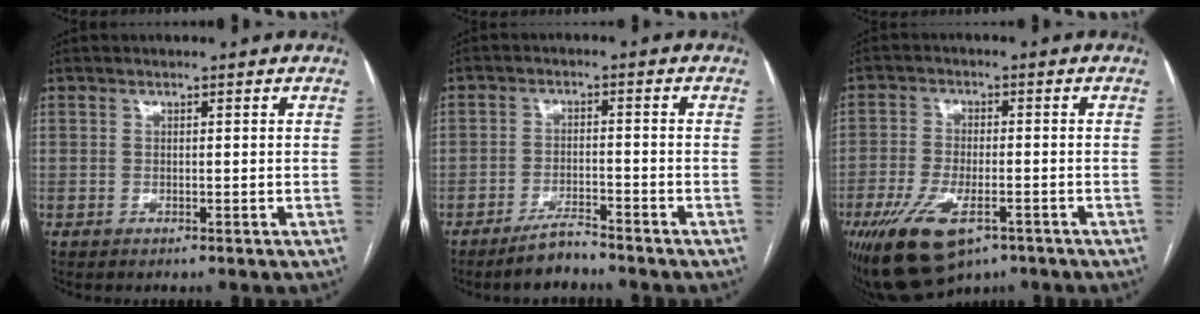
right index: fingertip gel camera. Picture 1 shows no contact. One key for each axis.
{"total": 4.1, "fx": -3.7, "fy": 0.6, "fz": 1.7, "tx": -0.031, "ty": -0.006, "tz": -0.068}
{"total": 11.5, "fx": -6.5, "fy": 4.7, "fz": 8.2, "tx": -0.159, "ty": -0.012, "tz": -0.105}